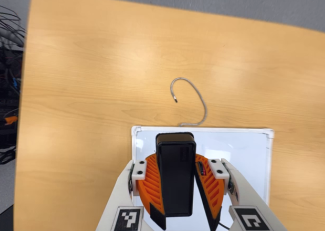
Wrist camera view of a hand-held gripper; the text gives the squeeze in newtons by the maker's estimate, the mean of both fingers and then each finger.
{"total": 10.9, "left": 10.3, "right": 11.4}